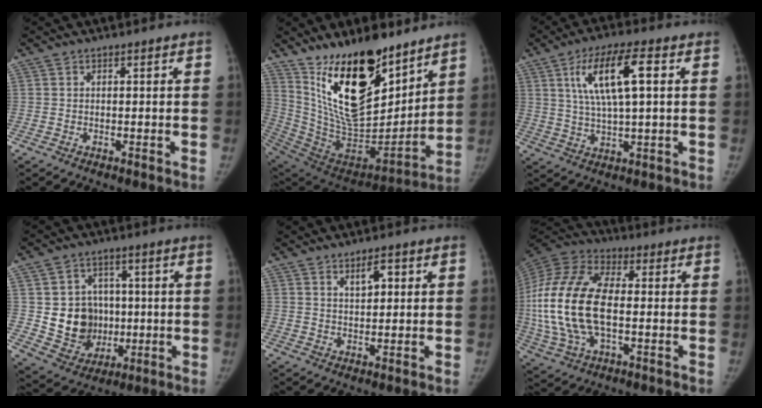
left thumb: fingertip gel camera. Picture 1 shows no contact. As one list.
[{"total": 26.4, "force": [15.9, 11.6, 17.7], "torque": [-0.260, -0.096, 0.286]}, {"total": 12.1, "force": [3.5, 3.3, 11.1], "torque": [-0.212, 0.006, 0.063]}, {"total": 12.0, "force": [0.0, 10.7, 5.4], "torque": [-0.043, 0.002, 0.021]}, {"total": 3.3, "force": [1.5, 1.5, 2.5], "torque": [-0.032, -0.007, 0.026]}, {"total": 22.8, "force": [-1.4, 12.2, 19.2], "torque": [-0.431, 0.009, -0.025]}]